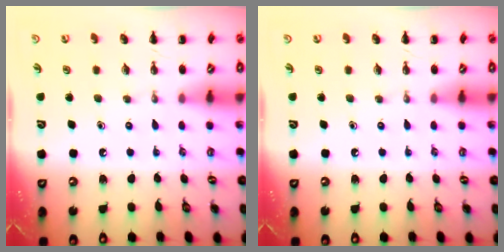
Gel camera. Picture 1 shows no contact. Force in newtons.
{"total": 0.0}